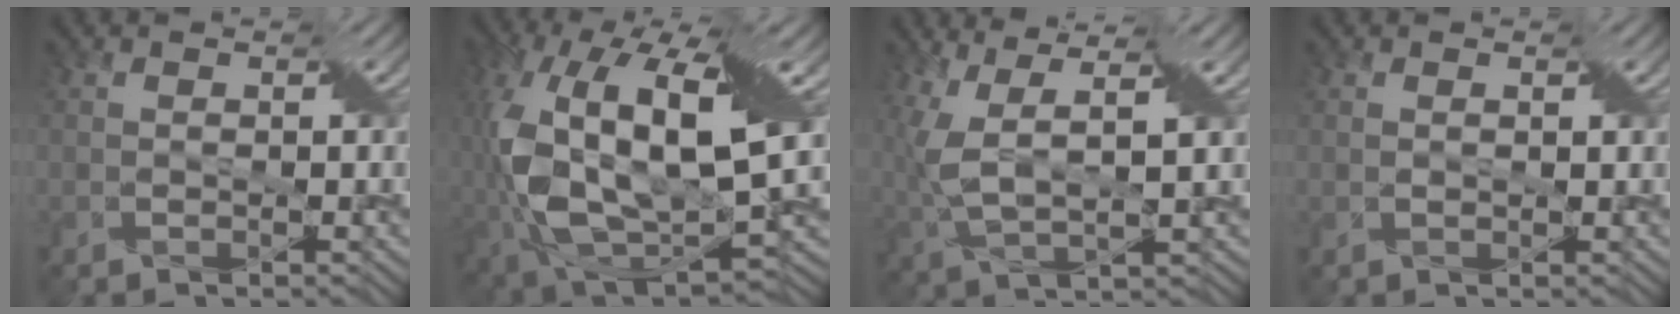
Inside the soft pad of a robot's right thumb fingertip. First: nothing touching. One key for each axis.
{"total": 16.9, "fx": 1.9, "fy": 8.6, "fz": 14.4, "tx": -0.316, "ty": -0.005, "tz": 0.028}
{"total": 8.0, "fx": 2.4, "fy": 2.9, "fz": 7.0, "tx": -0.184, "ty": 0.003, "tz": 0.048}
{"total": 0.6, "fx": 0.5, "fy": 0.1, "fz": 0.2, "tx": -0.007, "ty": 0.002, "tz": 0.007}